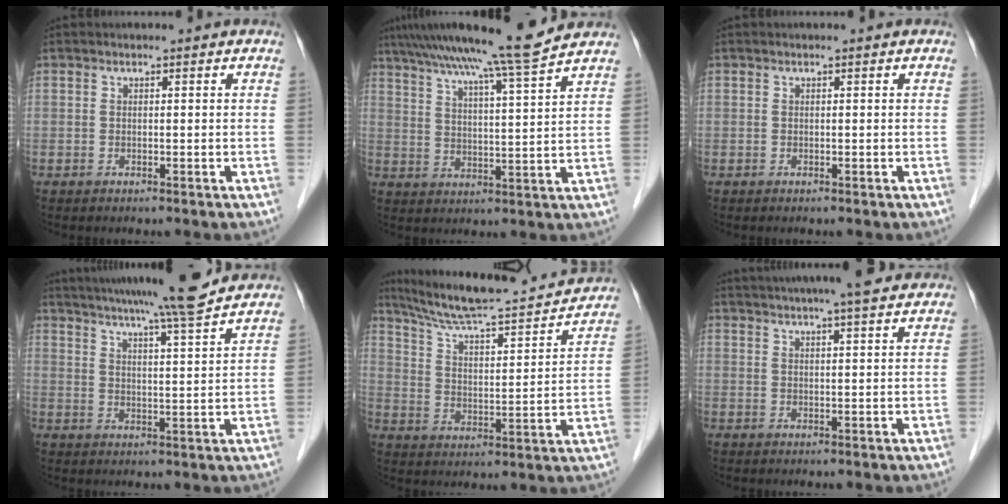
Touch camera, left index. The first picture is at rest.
{"total": 13.7, "force": [11.6, -1.8, 7.0], "torque": [-0.119, -0.004, 0.172]}
{"total": 0.0}
{"total": 14.1, "force": [12.4, -1.0, 6.8], "torque": [-0.116, -0.004, 0.173]}
{"total": 19.7, "force": [18.0, 1.1, 7.8], "torque": [-0.133, -0.012, 0.268]}
{"total": 13.5, "force": [11.5, 0.8, 6.9], "torque": [-0.115, 0.027, 0.153]}